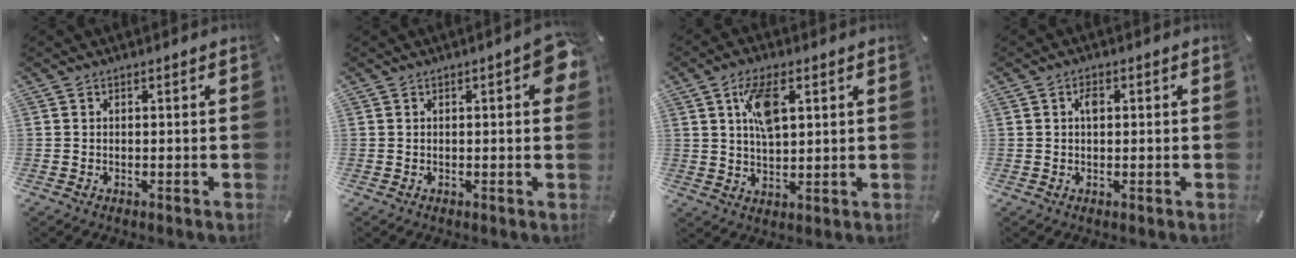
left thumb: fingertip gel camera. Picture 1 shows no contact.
{"total": 5.5, "force": [1.1, 1.9, 5.1], "torque": [-0.062, 0.000, 0.012]}
{"total": 8.4, "force": [3.2, 4.1, 6.5], "torque": [-0.122, -0.005, 0.051]}
{"total": 2.0, "force": [0.4, 1.2, 1.6], "torque": [-0.026, 0.002, 0.004]}